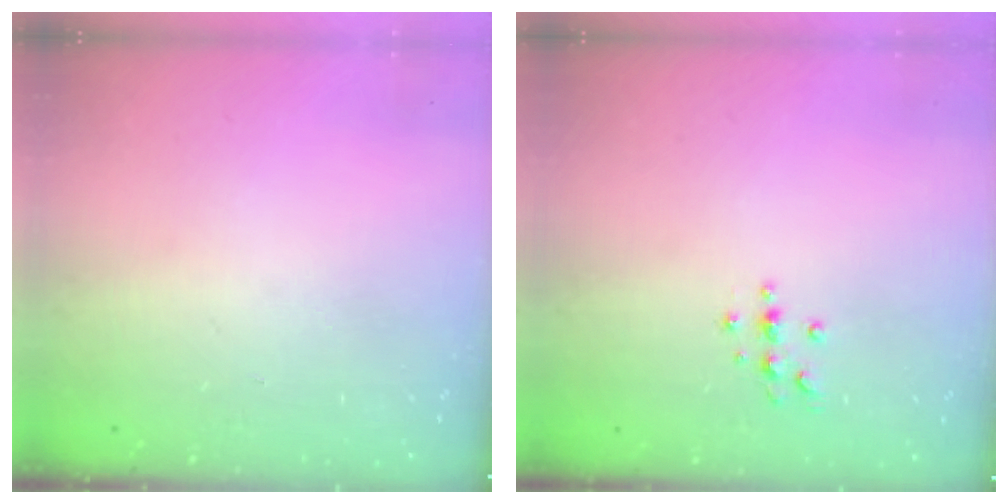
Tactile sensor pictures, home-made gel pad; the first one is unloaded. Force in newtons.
{"total": 3.7, "press": 3.6, "slide": 0.5}